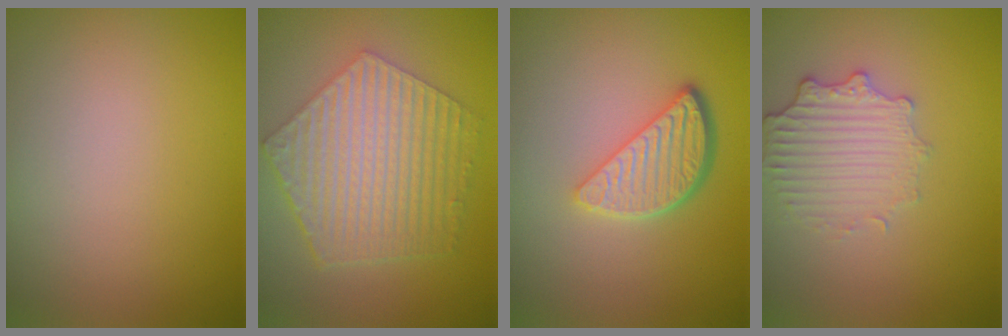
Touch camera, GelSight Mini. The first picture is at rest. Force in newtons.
{"total": 6.6, "press": 4.7, "slide": 4.6}
{"total": 3.9, "press": 3.2, "slide": 2.3}
{"total": 2.8, "press": 2.5, "slide": 1.4}